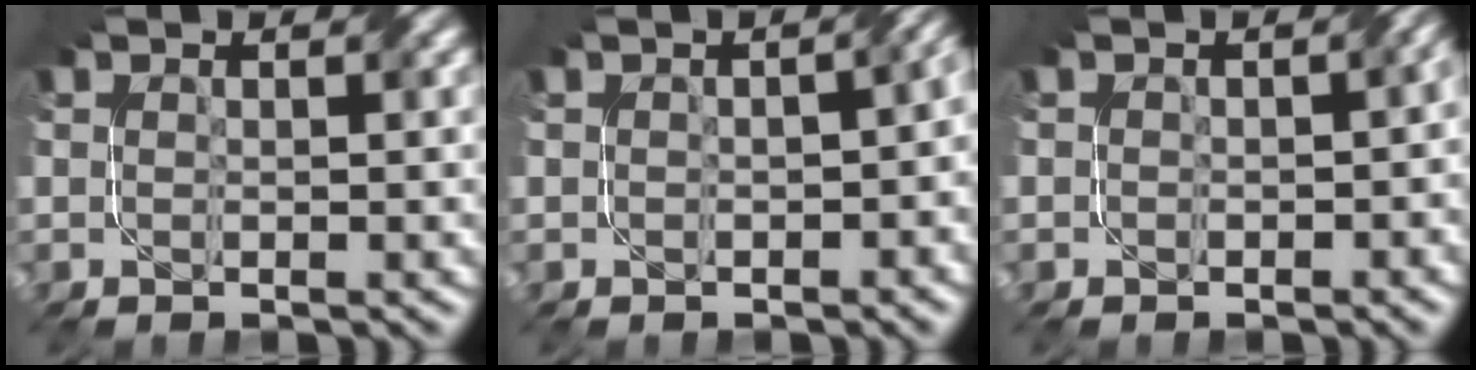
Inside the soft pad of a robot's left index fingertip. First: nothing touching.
{"total": 5.0, "force": [-0.2, 2.8, 4.1], "torque": [-0.019, 0.002, 0.002]}
{"total": 3.0, "force": [0.0, 2.0, 2.2], "torque": [-0.013, -0.003, 0.000]}